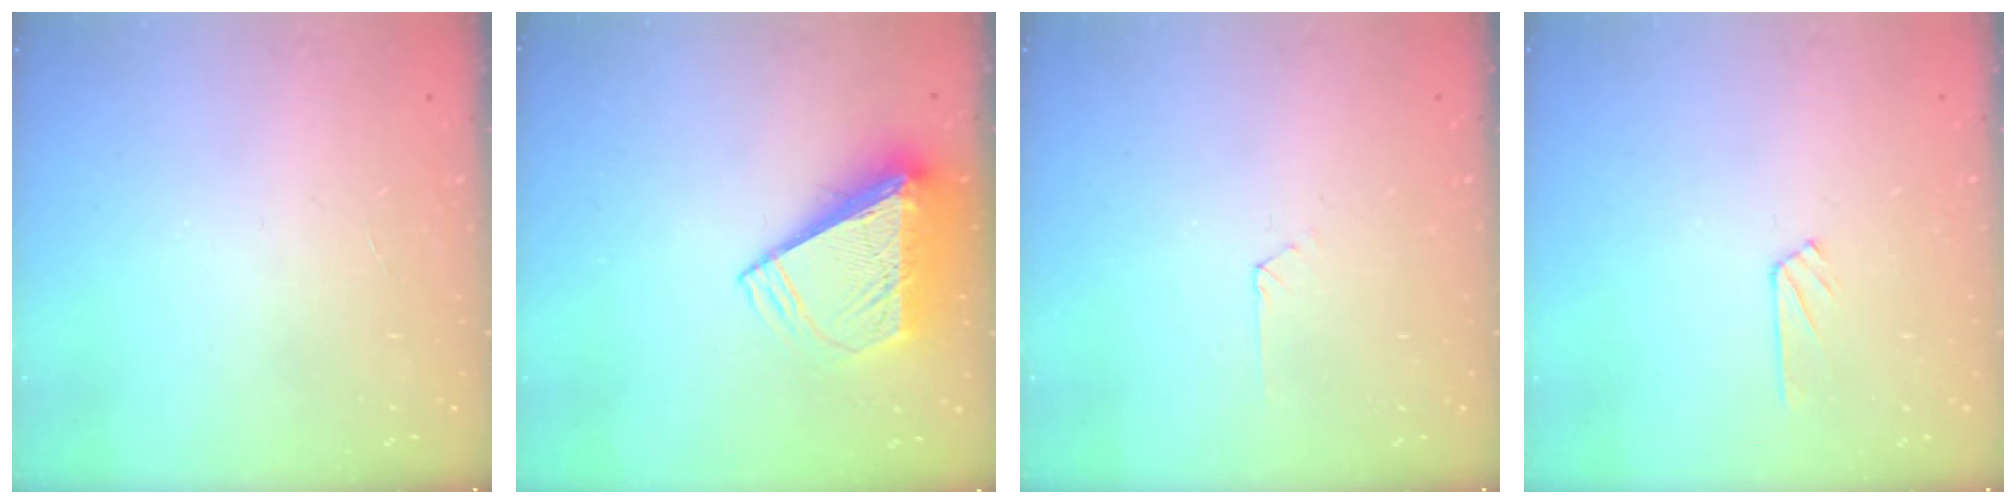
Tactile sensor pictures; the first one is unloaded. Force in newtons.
{"total": 9.7, "press": 9.6, "slide": 1.4}
{"total": 1.5, "press": 1.4, "slide": 0.2}
{"total": 4.2, "press": 4.2, "slide": 0.5}